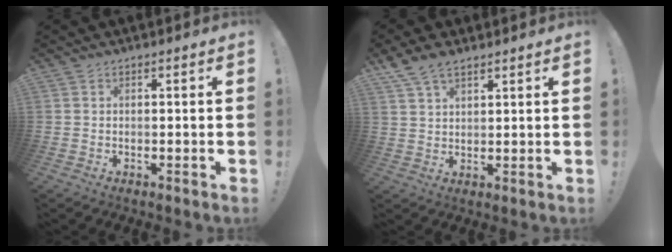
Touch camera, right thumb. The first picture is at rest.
{"total": 7.1, "force": [5.1, 3.2, 3.7], "torque": [-0.080, -0.015, 0.102]}